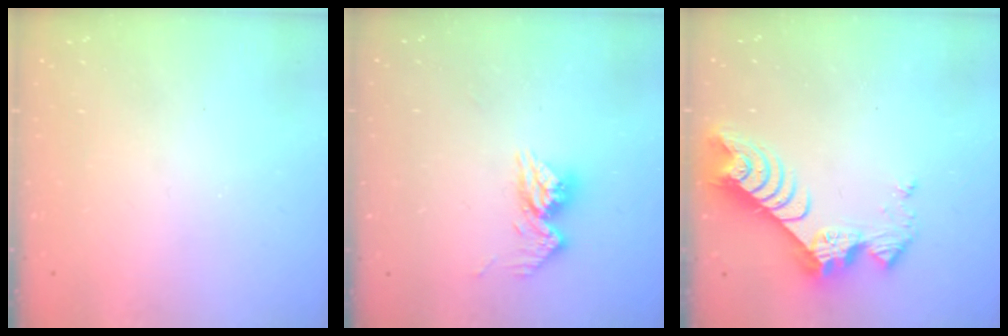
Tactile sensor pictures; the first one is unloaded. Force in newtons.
{"total": 10.3, "press": 10.3, "slide": 0.9}
{"total": 9.5, "press": 9.5, "slide": 0.8}